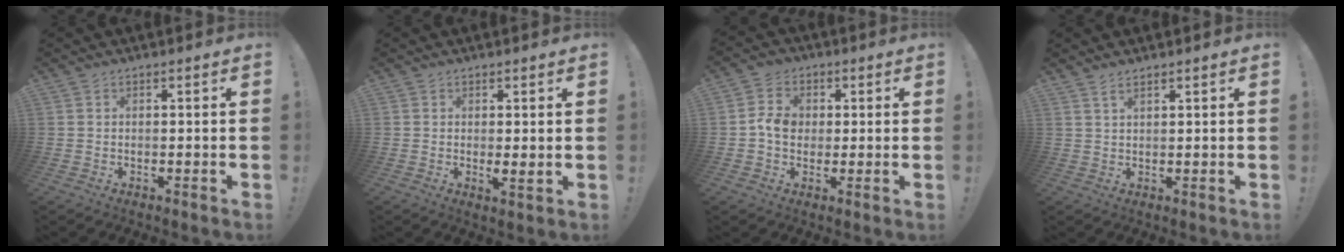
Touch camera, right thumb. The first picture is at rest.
{"total": 2.4, "force": [1.2, 0.4, 2.1], "torque": [-0.021, -0.018, 0.017]}
{"total": 7.5, "force": [0.2, 6.4, 3.8], "torque": [-0.055, 0.015, 0.007]}
{"total": 2.2, "force": [1.8, 0.4, 1.3], "torque": [-0.025, -0.008, 0.032]}